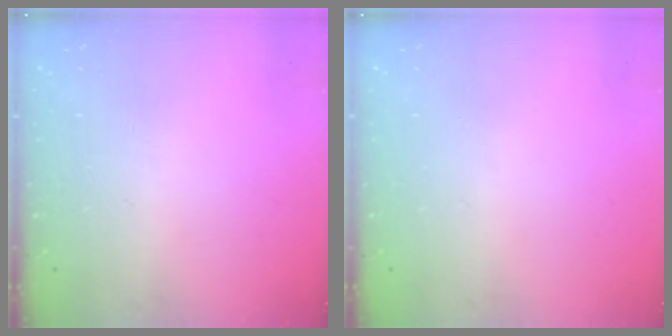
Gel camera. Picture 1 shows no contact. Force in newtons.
{"total": 0.0}